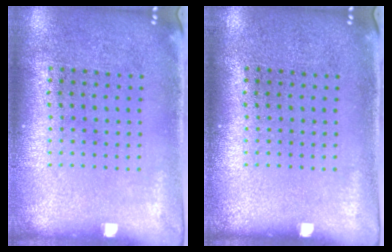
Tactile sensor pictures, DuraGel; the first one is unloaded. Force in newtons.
{"total": 0.0}